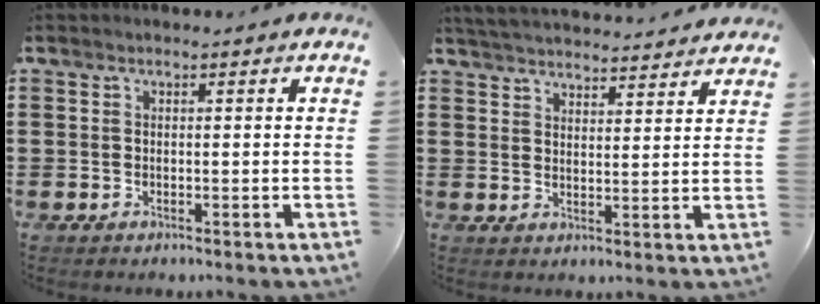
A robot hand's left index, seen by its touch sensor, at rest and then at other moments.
{"total": 4.2, "force": [4.1, -0.2, 0.3], "torque": [-0.022, -0.023, 0.074]}